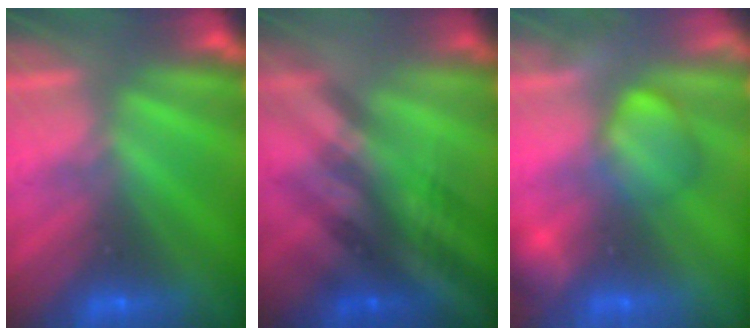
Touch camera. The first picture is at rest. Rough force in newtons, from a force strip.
{"total": 2.6}
{"total": 2.4}